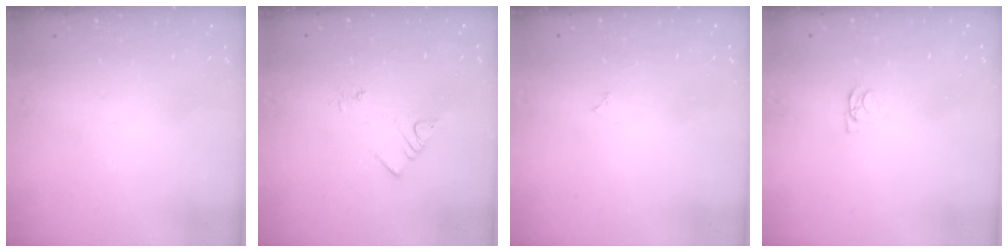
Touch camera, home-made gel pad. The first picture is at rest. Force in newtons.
{"total": 3.1, "press": 3.0, "slide": 0.4}
{"total": 1.8, "press": 1.8, "slide": 0.3}
{"total": 1.2, "press": 1.1, "slide": 0.3}